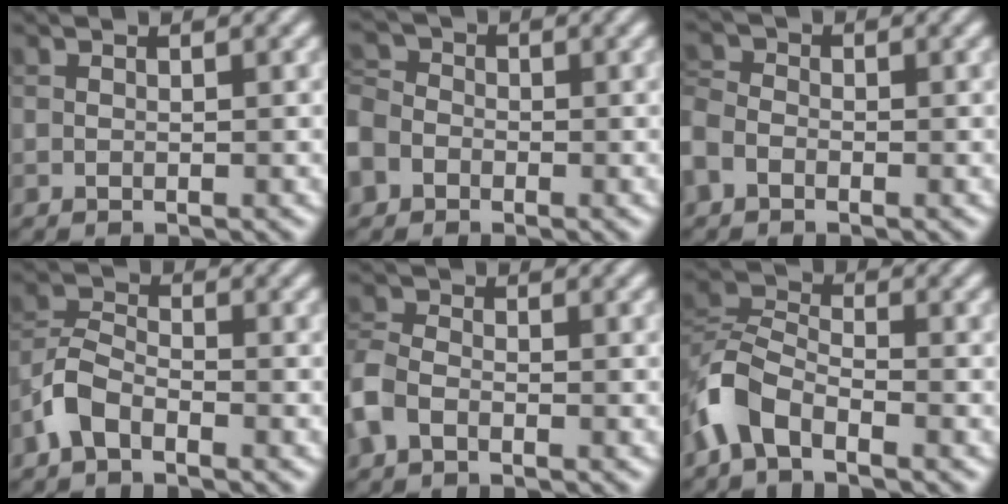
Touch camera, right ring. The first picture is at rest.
{"total": 6.7, "force": [-3.4, 5.2, 2.5], "torque": [-0.061, -0.009, -0.071]}
{"total": 2.8, "force": [-1.5, 2.0, 1.2], "torque": [-0.033, 0.002, -0.046]}
{"total": 3.5, "force": [-2.2, 1.8, 2.1], "torque": [-0.043, 0.008, -0.057]}
{"total": 3.4, "force": [-1.6, 2.1, 2.0], "torque": [-0.052, 0.004, -0.048]}
{"total": 5.1, "force": [-3.2, 2.6, 3.0], "torque": [-0.069, 0.001, -0.078]}